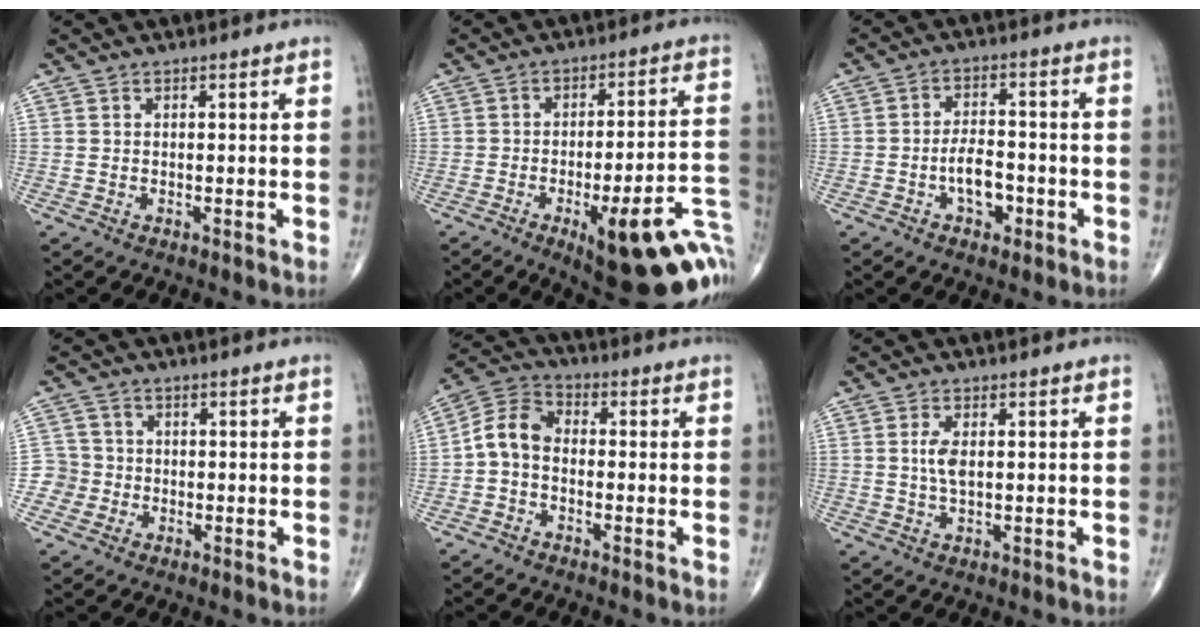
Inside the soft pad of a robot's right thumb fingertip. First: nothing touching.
{"total": 23.1, "force": [-8.9, 6.7, 20.2], "torque": [-0.194, 0.041, -0.102]}
{"total": 6.0, "force": [-2.2, 3.5, 4.3], "torque": [-0.056, 0.022, -0.039]}
{"total": 4.8, "force": [-1.5, 4.6, -0.1], "torque": [0.031, 0.014, -0.037]}
{"total": 6.9, "force": [-1.2, 4.9, 4.7], "torque": [-0.079, 0.028, -0.041]}
{"total": 3.5, "force": [0.4, 1.6, 3.1], "torque": [-0.066, -0.001, 0.010]}